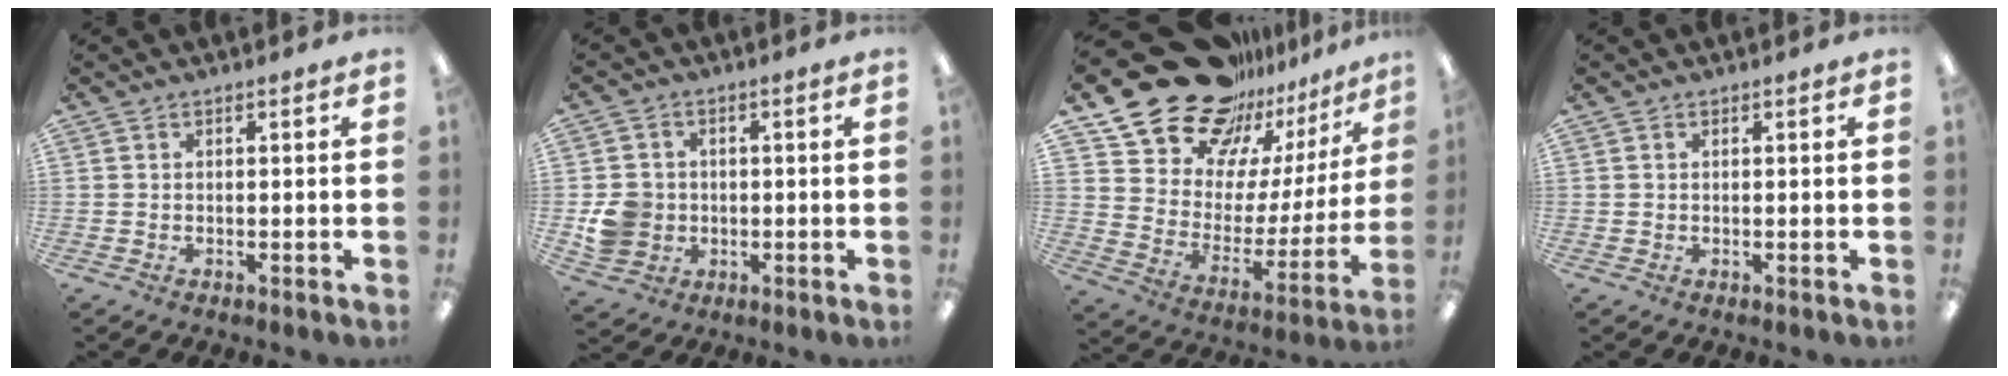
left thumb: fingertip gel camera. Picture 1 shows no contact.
{"total": 7.0, "force": [-0.7, 6.6, 2.3], "torque": [-0.048, 0.014, -0.009]}
{"total": 24.4, "force": [19.7, 12.2, 7.5], "torque": [-0.133, -0.141, 0.364]}
{"total": 0.0}